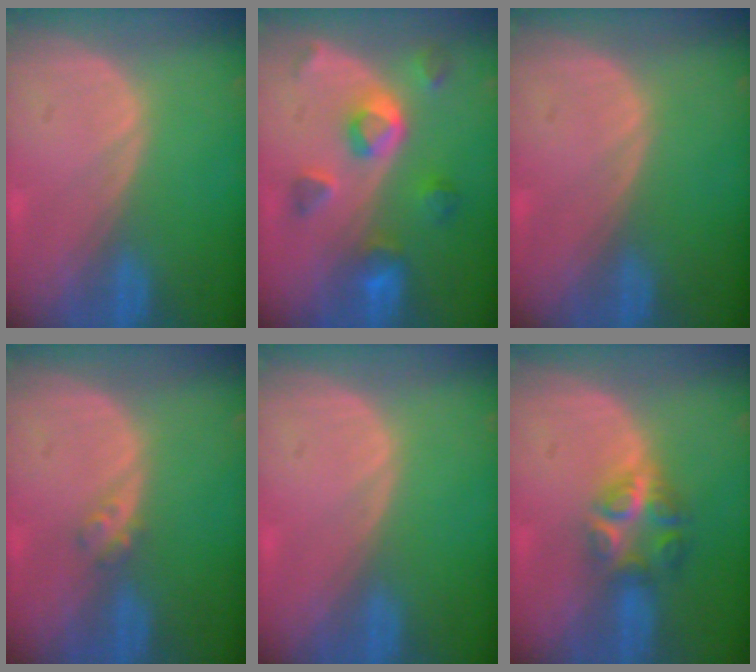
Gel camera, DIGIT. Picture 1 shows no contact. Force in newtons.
{"total": 7.7, "press": 6.8, "slide": 3.5}
{"total": 0.0}
{"total": 1.8, "press": 1.5, "slide": 0.9}
{"total": 0.0}
{"total": 6.2, "press": 5.5, "slide": 2.8}